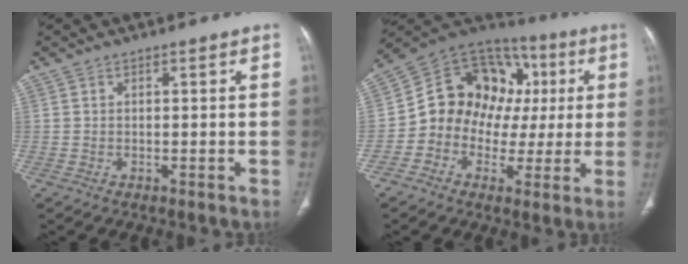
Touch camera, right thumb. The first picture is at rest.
{"total": 18.1, "force": [0.9, 15.2, 9.7], "torque": [-0.093, 0.057, 0.013]}